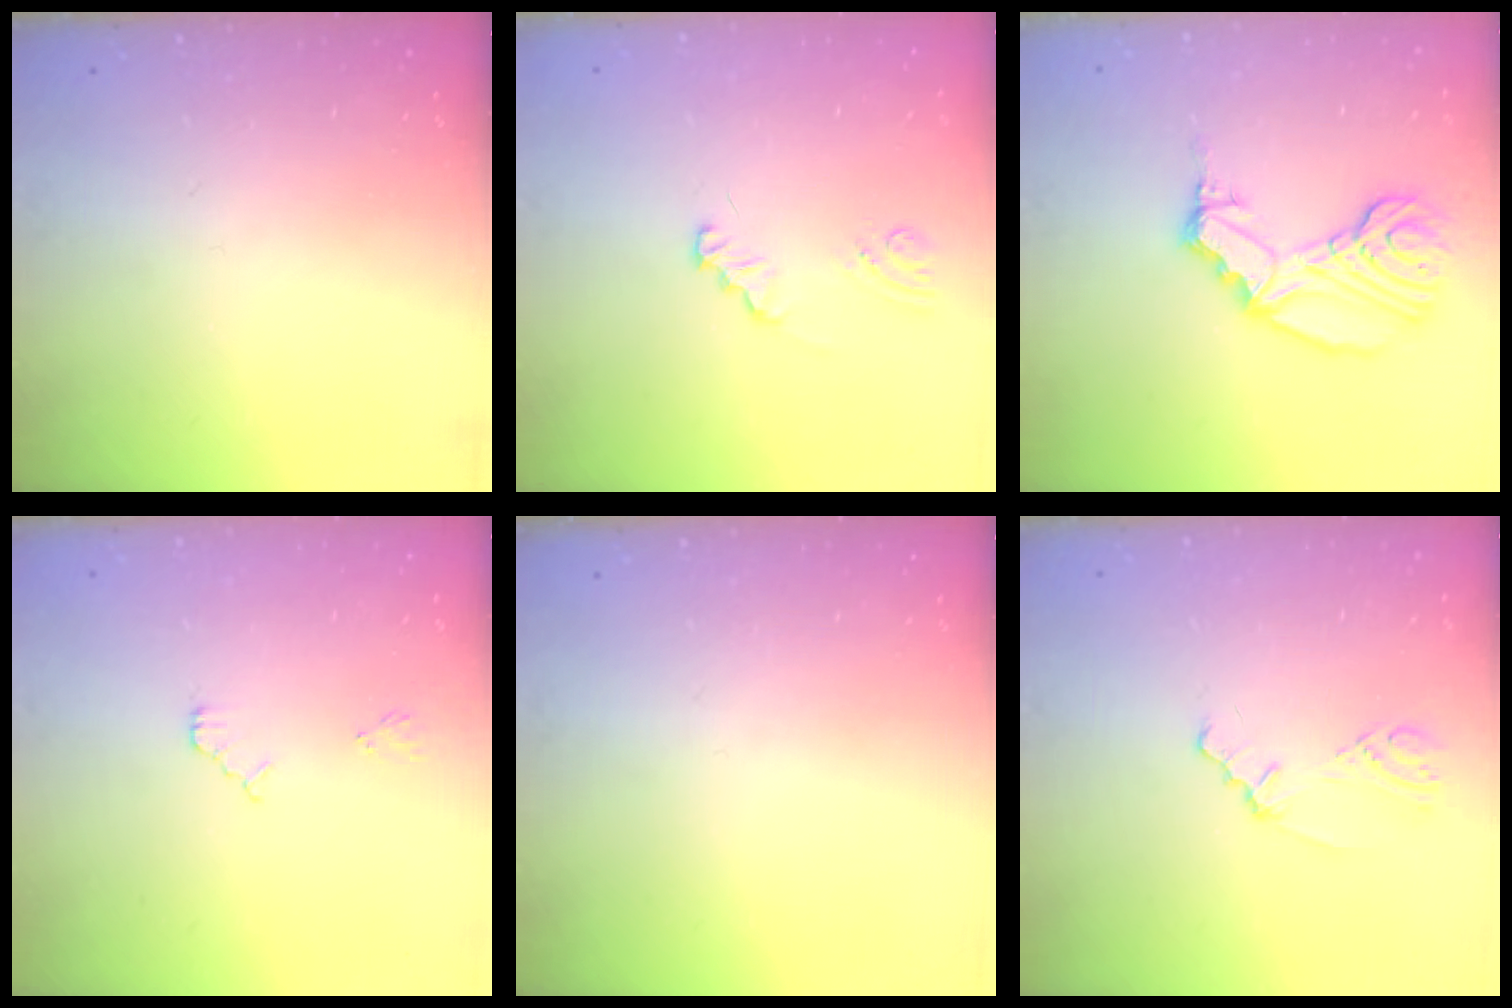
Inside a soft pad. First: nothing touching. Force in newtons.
{"total": 1.2, "press": 1.2, "slide": 0.1}
{"total": 14.1, "press": 13.9, "slide": 2.7}
{"total": 3.8, "press": 3.8, "slide": 0.5}
{"total": 0.0}
{"total": 1.4, "press": 1.4, "slide": 0.4}